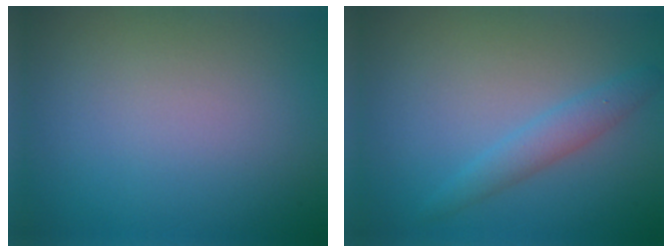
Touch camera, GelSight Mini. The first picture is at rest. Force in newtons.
{"total": 2.2, "press": 2.2, "slide": 0.3}